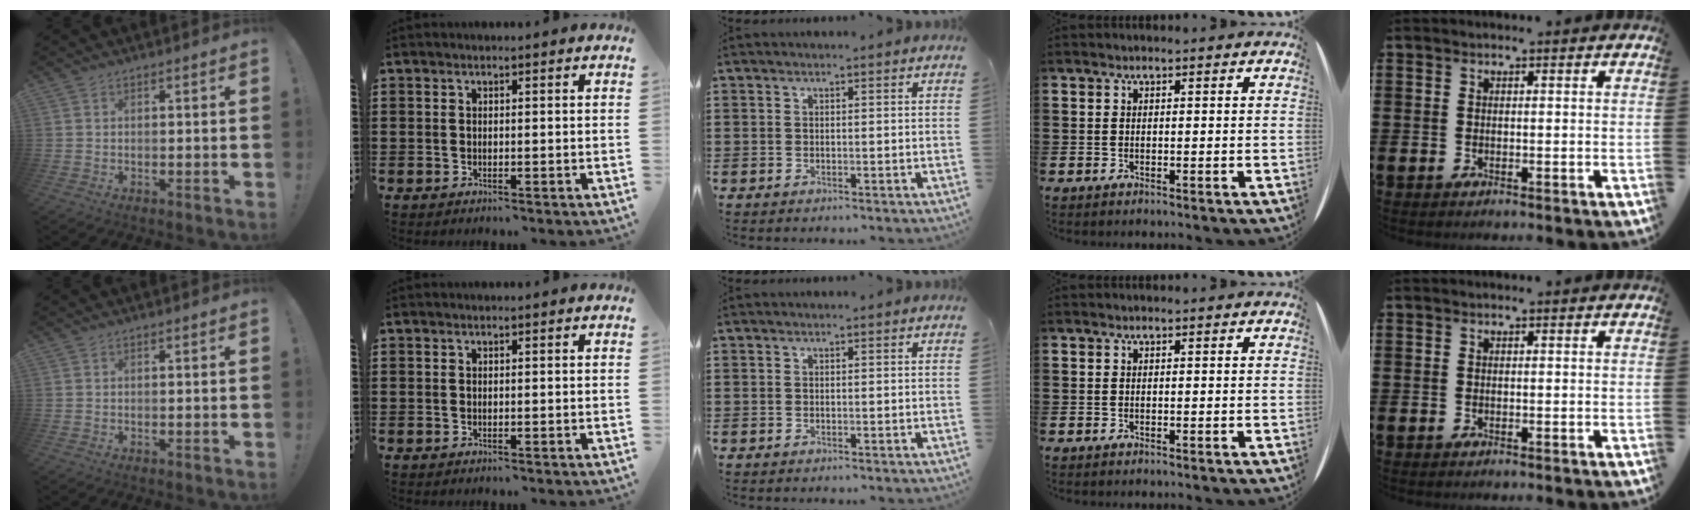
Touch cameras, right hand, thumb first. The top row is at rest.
{}